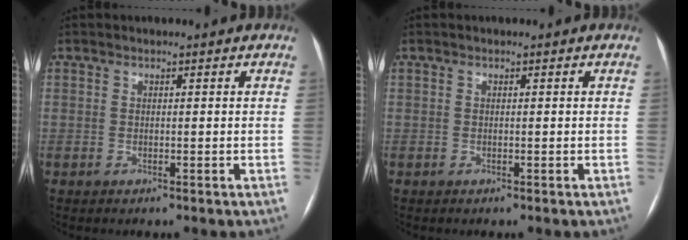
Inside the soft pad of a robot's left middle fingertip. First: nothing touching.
{"total": 0.0}